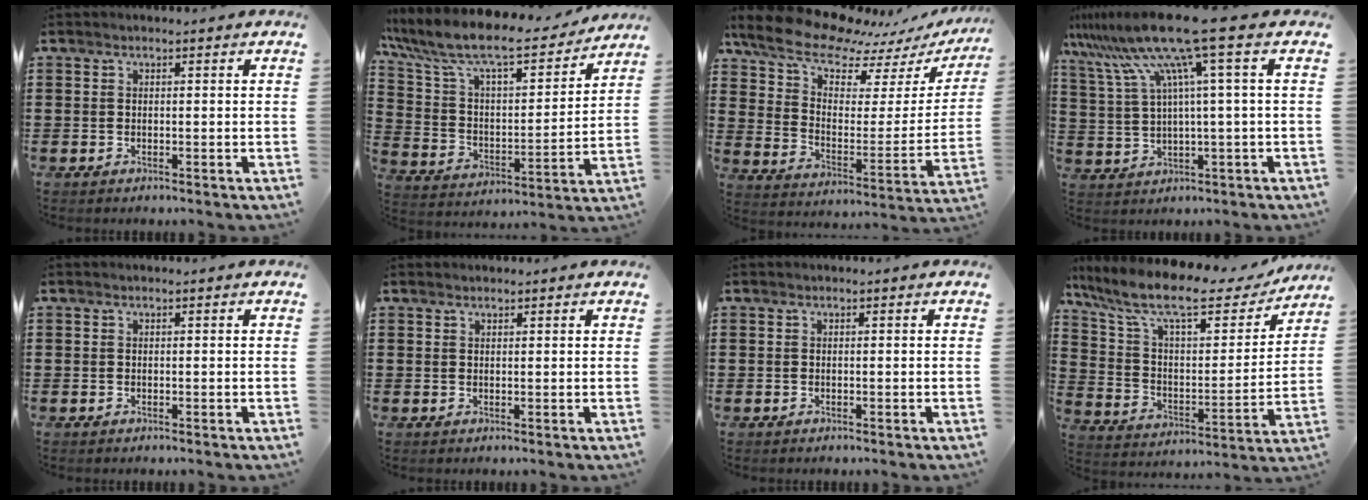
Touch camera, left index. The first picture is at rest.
{"total": 10.5, "force": [9.0, 1.9, 5.2], "torque": [-0.142, -0.059, 0.153]}
{"total": 11.2, "force": [9.7, 3.6, 4.2], "torque": [-0.116, -0.066, 0.168]}
{"total": 12.4, "force": [6.6, -0.3, 10.5], "torque": [-0.249, -0.035, 0.097]}
{"total": 0.0}
{"total": 0.8, "force": [0.8, 0.2, 0.2], "torque": [-0.006, 0.000, 0.015]}
{"total": 0.0}
{"total": 12.1, "force": [9.1, 3.0, 7.3], "torque": [-0.179, -0.047, 0.156]}